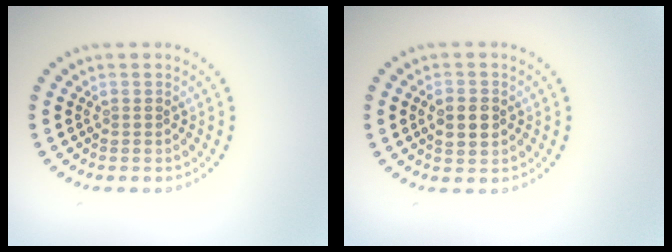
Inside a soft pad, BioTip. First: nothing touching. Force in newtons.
{"total": 2.6, "press": 2.6, "slide": 0.1}